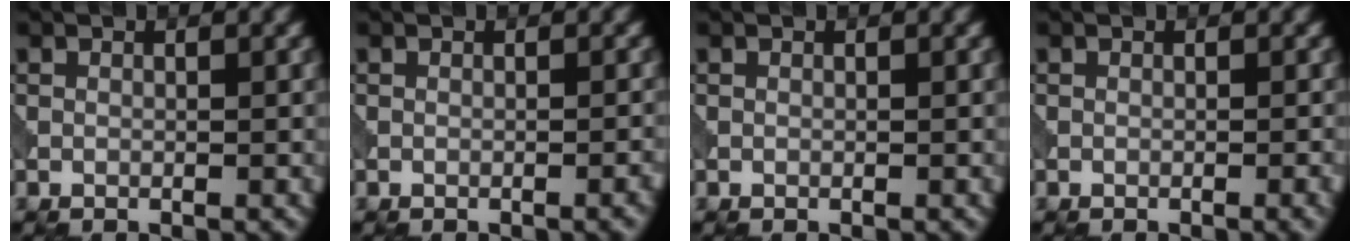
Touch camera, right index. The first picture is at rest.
{"total": 0.9, "force": [-0.4, 0.2, 0.7], "torque": [-0.007, 0.003, -0.009]}
{"total": 0.0}
{"total": 1.1, "force": [-0.4, 0.2, 1.0], "torque": [-0.011, 0.001, -0.008]}